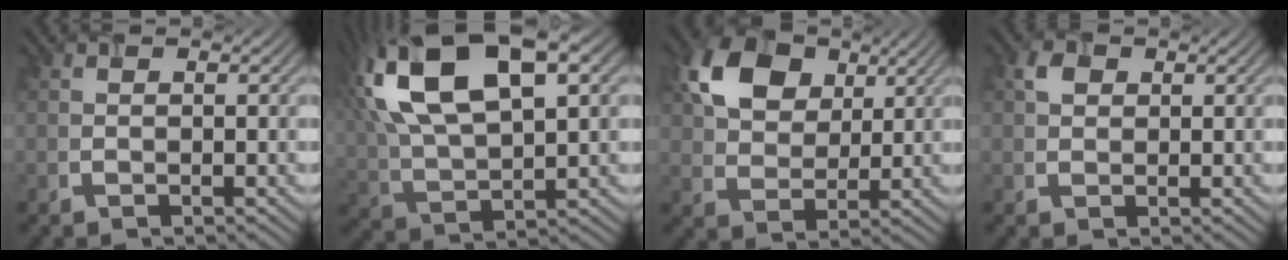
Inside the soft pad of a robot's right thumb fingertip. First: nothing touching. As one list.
[{"total": 17.1, "force": [6.6, 7.8, 13.6], "torque": [-0.297, 0.029, 0.121]}, {"total": 9.5, "force": [4.1, 6.7, 5.4], "torque": [-0.126, 0.012, 0.070]}, {"total": 1.5, "force": [0.5, 1.2, 0.6], "torque": [-0.012, 0.008, 0.012]}]